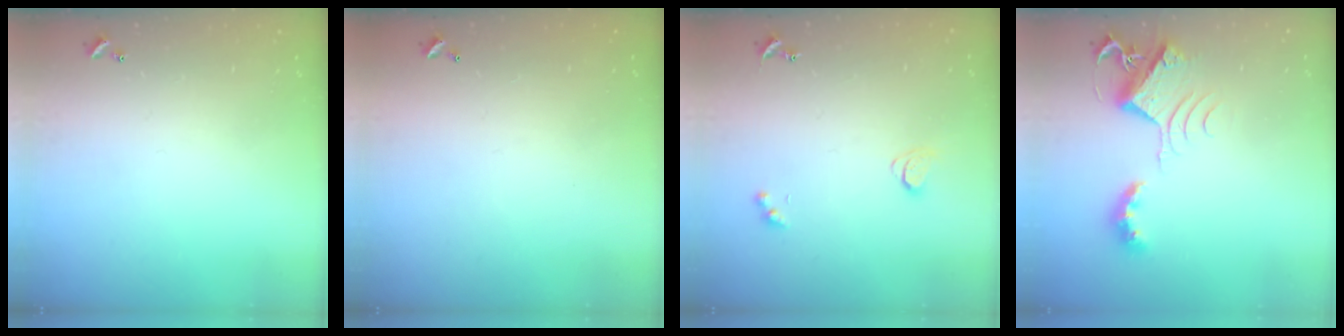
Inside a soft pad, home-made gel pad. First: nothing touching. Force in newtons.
{"total": 2.8, "press": 2.8, "slide": 0.1}
{"total": 1.7, "press": 1.7, "slide": 0.3}
{"total": 8.1, "press": 8.1, "slide": 0.1}